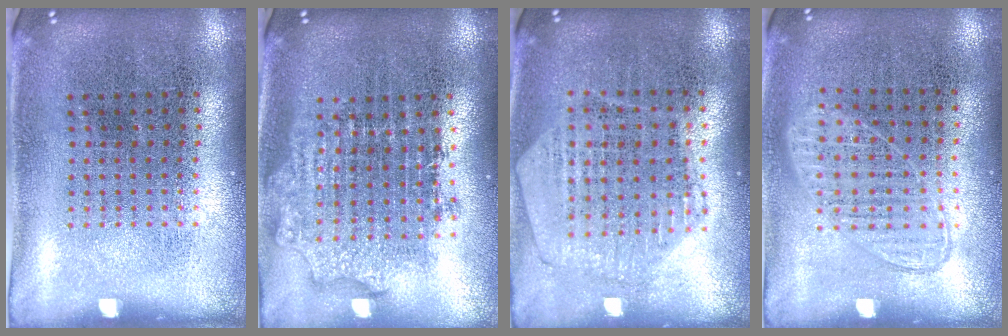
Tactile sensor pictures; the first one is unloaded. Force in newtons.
{"total": 1.8, "press": 1.4, "slide": 1.1}
{"total": 0.6, "press": 0.6, "slide": 0.1}
{"total": 0.9, "press": 0.9, "slide": 0.3}